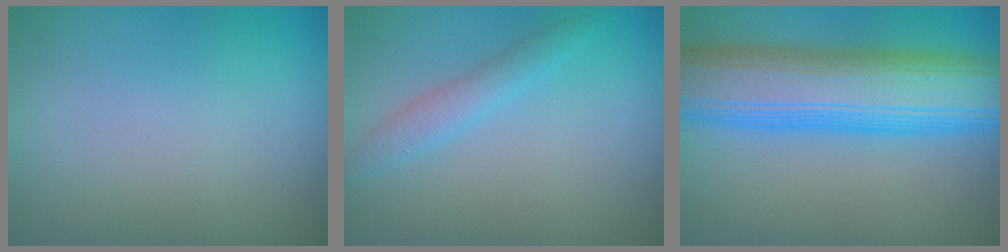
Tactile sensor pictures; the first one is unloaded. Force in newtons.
{"total": 2.0, "press": 2.0, "slide": 0.1}
{"total": 11.7, "press": 11.7, "slide": 0.0}